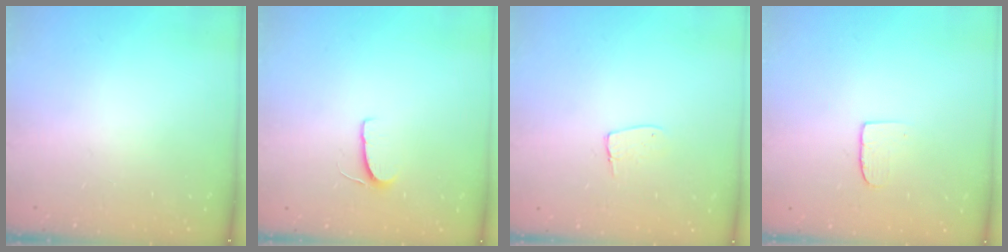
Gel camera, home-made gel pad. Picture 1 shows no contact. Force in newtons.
{"total": 6.4, "press": 6.4, "slide": 0.5}
{"total": 5.5, "press": 5.5, "slide": 0.3}
{"total": 5.1, "press": 5.1, "slide": 0.4}